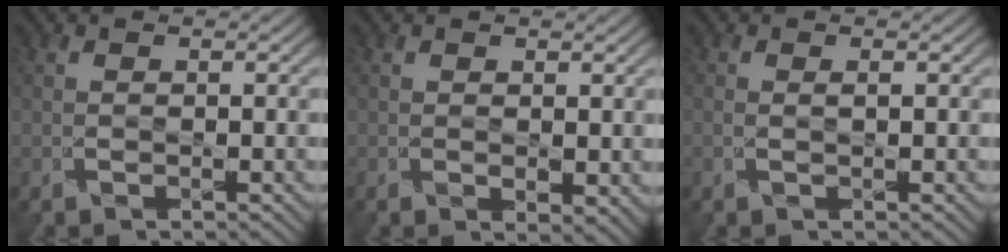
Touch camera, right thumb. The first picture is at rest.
{"total": 1.5, "force": [0.5, 0.7, 1.2], "torque": [-0.024, -0.009, 0.014]}
{"total": 0.7, "force": [0.3, 0.1, 0.7], "torque": [-0.012, 0.003, 0.004]}